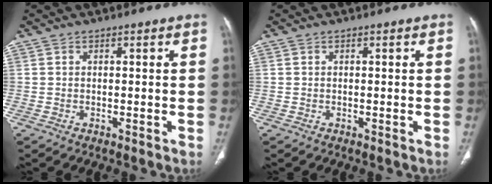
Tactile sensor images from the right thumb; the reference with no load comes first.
{"total": 0.0}